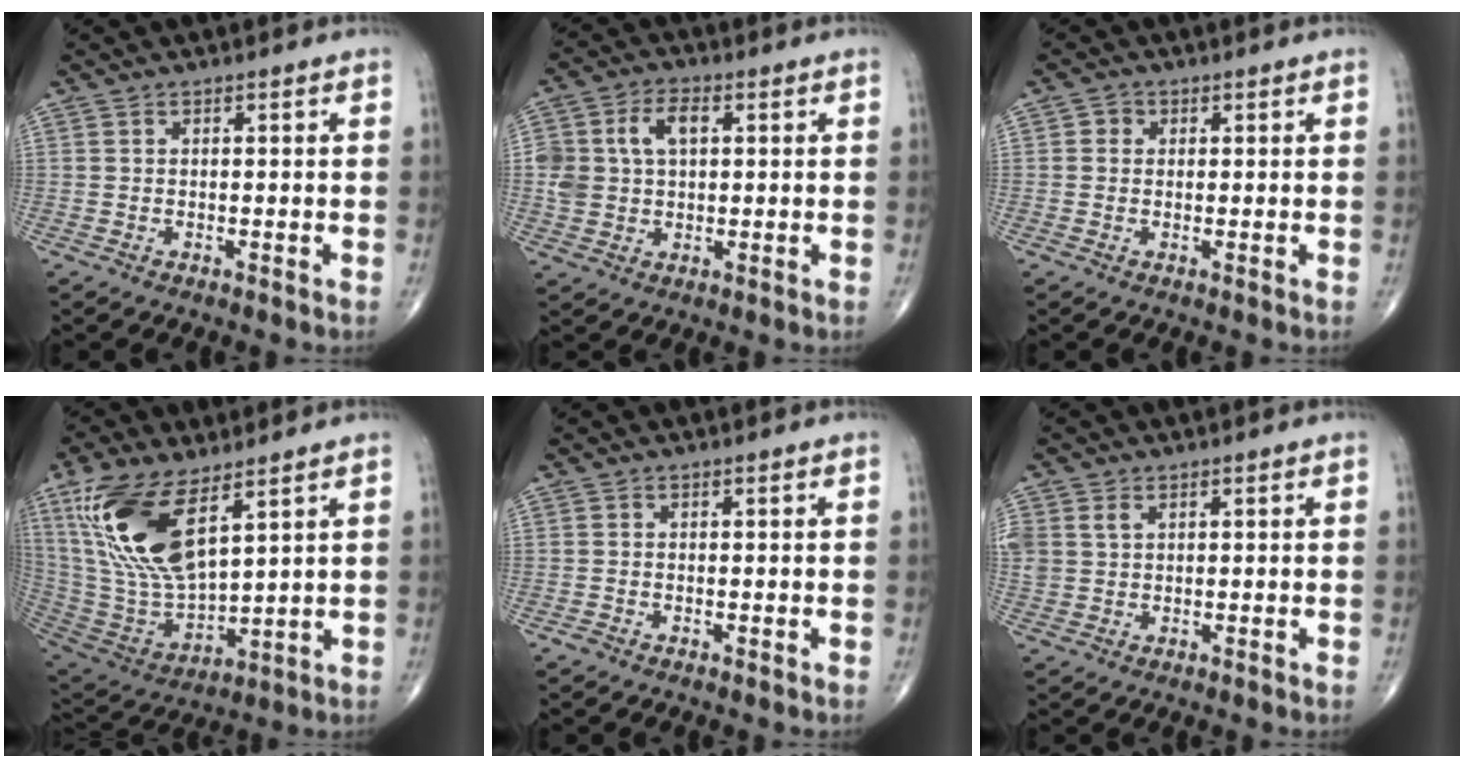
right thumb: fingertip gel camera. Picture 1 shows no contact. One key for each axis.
{"total": 8.6, "fx": 1.7, "fy": 5.7, "fz": 6.2, "tx": -0.111, "ty": 0.014, "tz": 0.034}
{"total": 1.7, "fx": 0.3, "fy": 1.6, "fz": 0.6, "tx": 0.000, "ty": 0.002, "tz": 0.000}
{"total": 19.6, "fx": 9.4, "fy": 8.0, "fz": 15.2, "tx": -0.310, "ty": -0.041, "tz": 0.197}
{"total": 0.6, "fx": -0.3, "fy": 0.5, "fz": 0.3, "tx": -0.007, "ty": -0.001, "tz": -0.010}
{"total": 3.8, "fx": 1.4, "fy": 2.7, "fz": 2.2, "tx": -0.052, "ty": 0.005, "tz": 0.036}